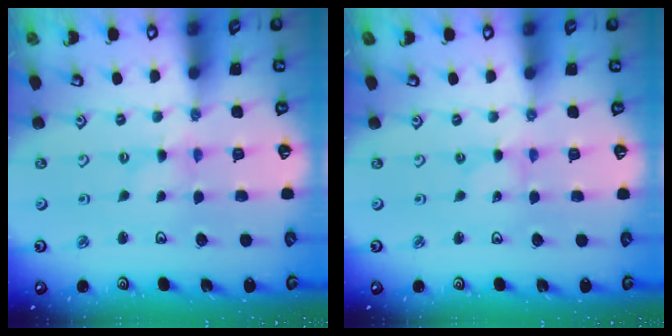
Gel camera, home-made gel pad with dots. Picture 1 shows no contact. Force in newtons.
{"total": 0.0}